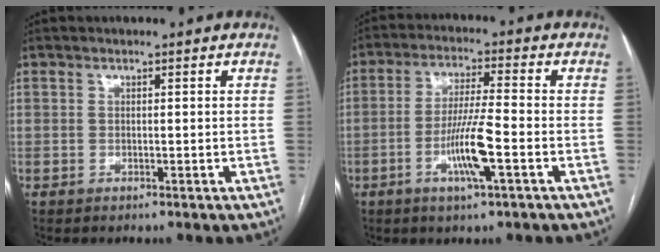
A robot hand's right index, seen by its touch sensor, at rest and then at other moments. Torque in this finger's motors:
{"motor_torque": [0.26, 0.19, 0.30, 0.12]}